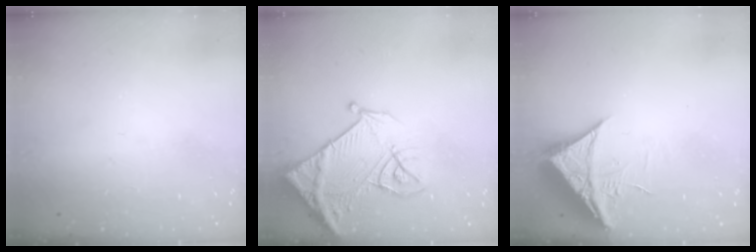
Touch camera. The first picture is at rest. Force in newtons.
{"total": 13.7, "press": 13.6, "slide": 1.6}
{"total": 10.0, "press": 9.9, "slide": 1.0}